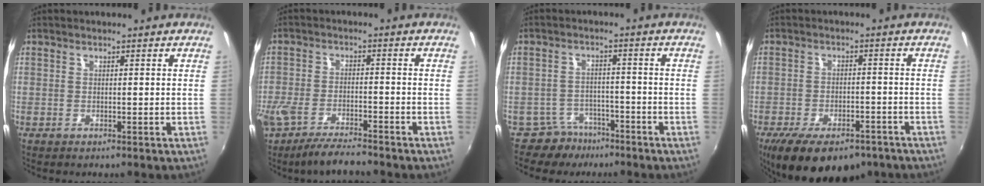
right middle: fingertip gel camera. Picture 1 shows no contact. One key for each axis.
{"total": 9.2, "fx": -7.7, "fy": 1.9, "fz": 4.7, "tx": -0.114, "ty": -0.029, "tz": -0.137}
{"total": 4.7, "fx": -3.9, "fy": 2.6, "fz": -0.1, "tx": -0.003, "ty": 0.017, "tz": -0.063}
{"total": 15.9, "fx": -11.1, "fy": 6.9, "fz": 9.1, "tx": -0.183, "ty": -0.030, "tz": -0.162}